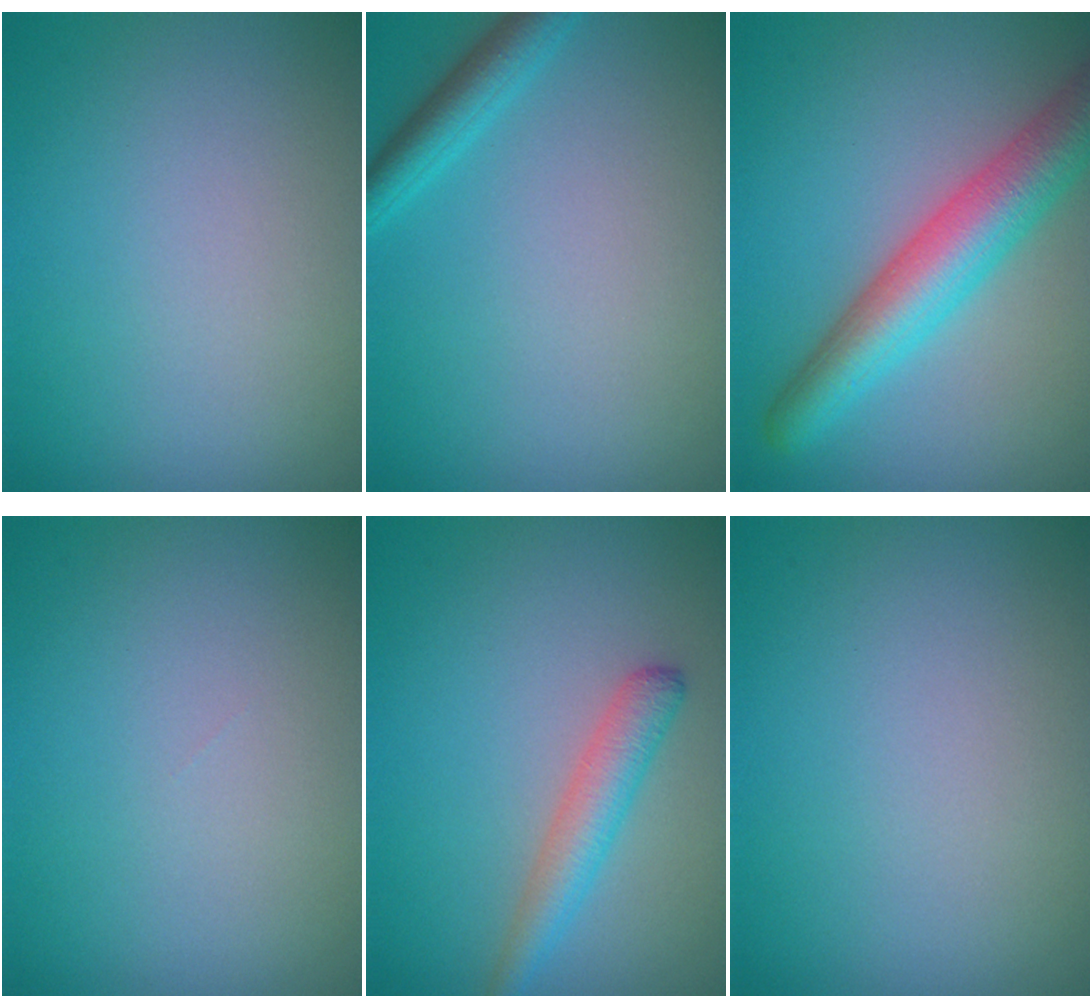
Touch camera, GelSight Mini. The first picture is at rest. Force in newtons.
{"total": 2.4, "press": 2.4, "slide": 0.2}
{"total": 6.4, "press": 6.4, "slide": 0.3}
{"total": 0.0}
{"total": 2.7, "press": 2.7, "slide": 0.0}
{"total": 0.0}